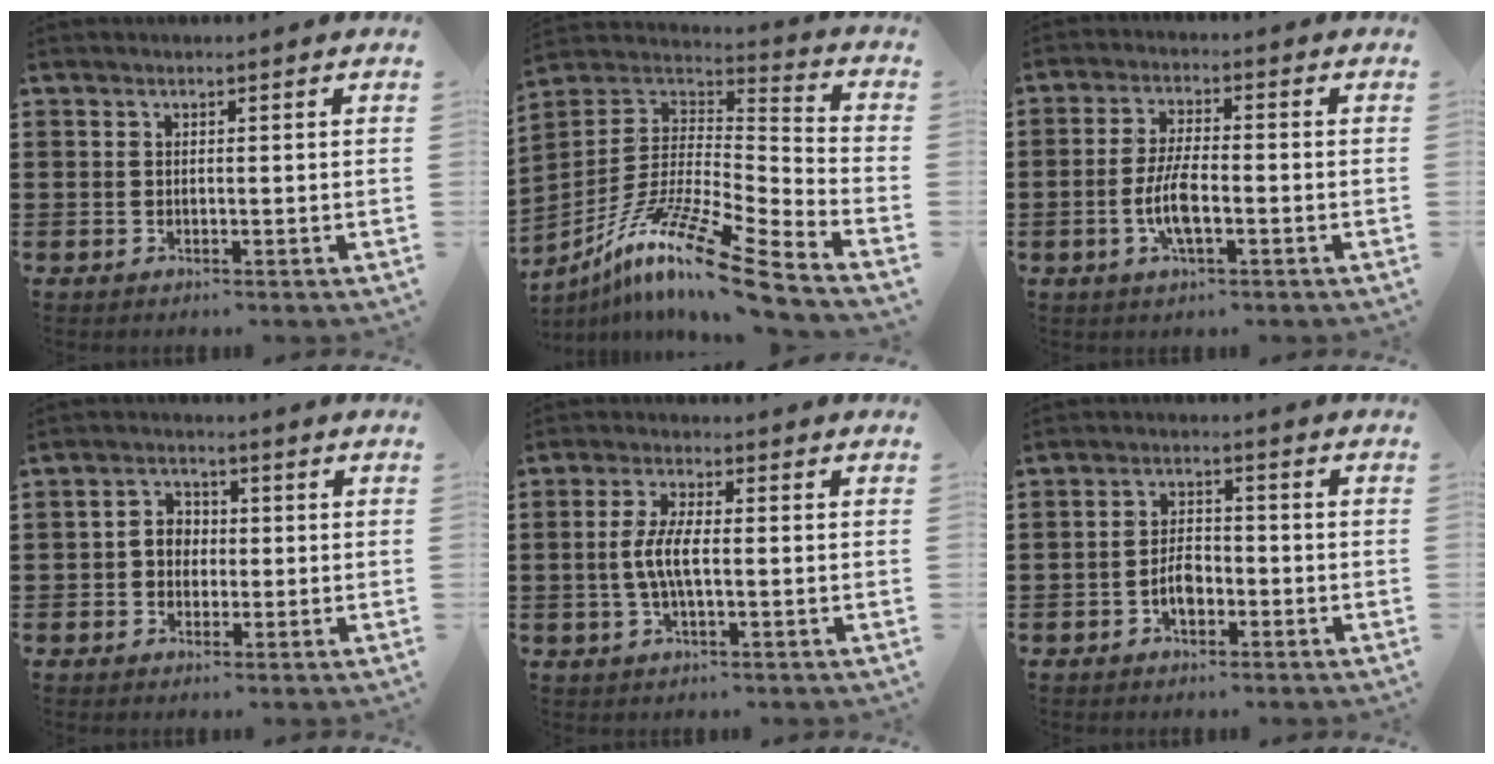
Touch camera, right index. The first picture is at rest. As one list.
[{"total": 14.4, "force": [-10.4, 1.1, 10.0], "torque": [-0.189, 0.016, -0.198]}, {"total": 6.3, "force": [-1.8, 1.8, 5.7], "torque": [-0.130, -0.007, -0.040]}, {"total": 3.3, "force": [-0.7, 2.8, 1.4], "torque": [-0.036, 0.010, -0.018]}, {"total": 4.9, "force": [-0.7, 1.5, 4.6], "torque": [-0.103, -0.002, -0.021]}, {"total": 4.1, "force": [-1.7, 2.2, 3.0], "torque": [-0.066, 0.002, -0.037]}]